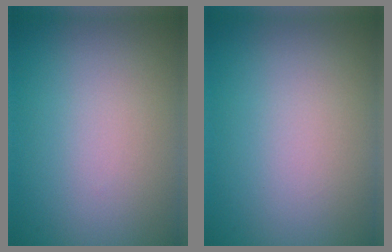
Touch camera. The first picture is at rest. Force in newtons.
{"total": 0.0}